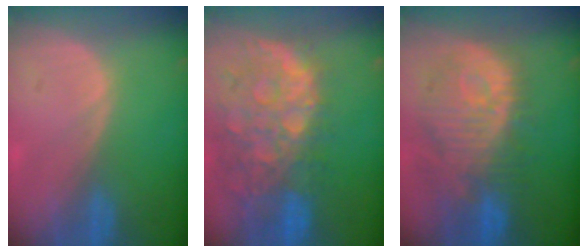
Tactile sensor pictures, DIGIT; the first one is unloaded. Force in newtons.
{"total": 13.6, "press": 11.1, "slide": 7.9}
{"total": 12.4, "press": 11.1, "slide": 5.6}